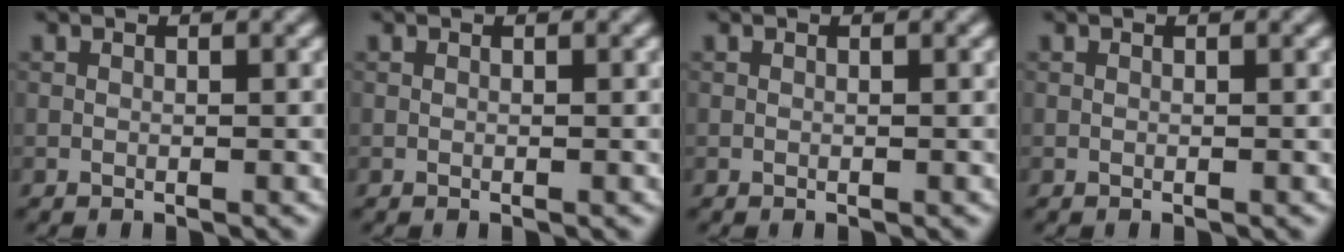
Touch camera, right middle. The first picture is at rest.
{"total": 0.0}
{"total": 0.0}
{"total": 0.0}